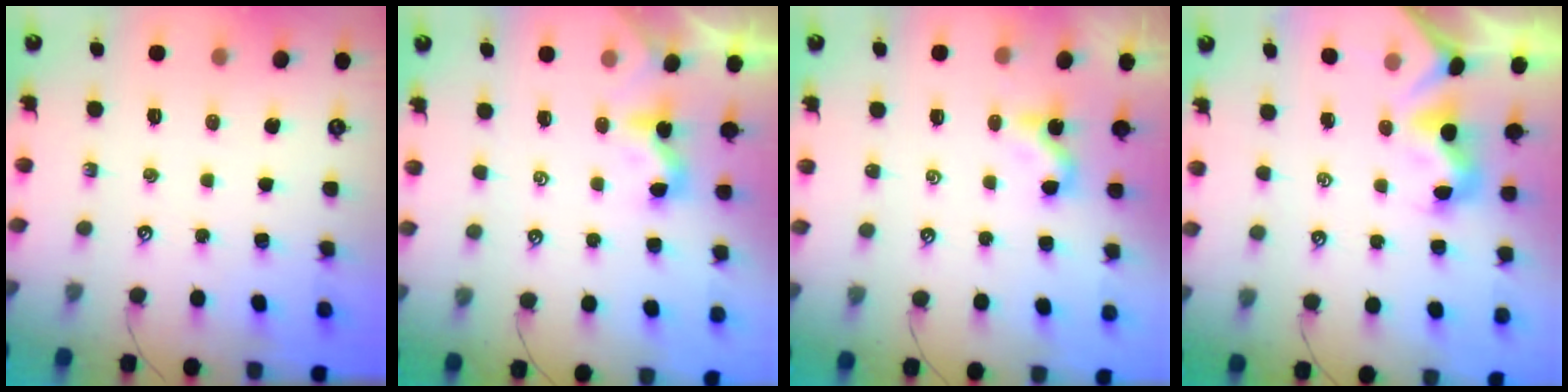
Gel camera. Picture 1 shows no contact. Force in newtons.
{"total": 2.3, "press": 2.3, "slide": 0.2}
{"total": 0.6, "press": 0.5, "slide": 0.4}
{"total": 0.8, "press": 0.6, "slide": 0.5}